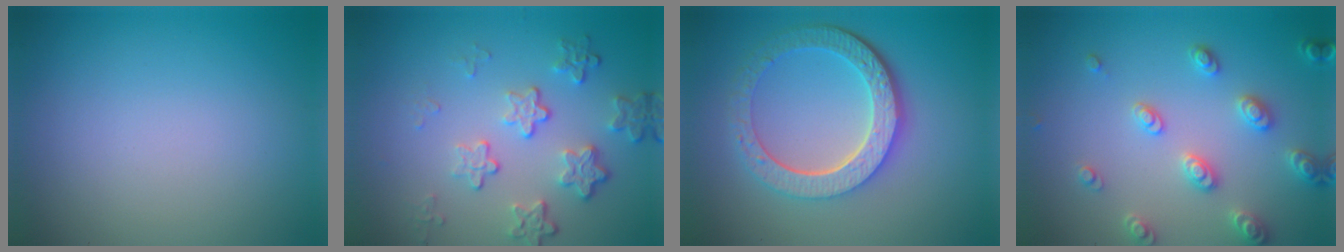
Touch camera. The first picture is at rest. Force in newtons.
{"total": 4.2, "press": 3.1, "slide": 2.9}
{"total": 6.1, "press": 4.6, "slide": 4.0}
{"total": 3.4, "press": 3.2, "slide": 1.0}